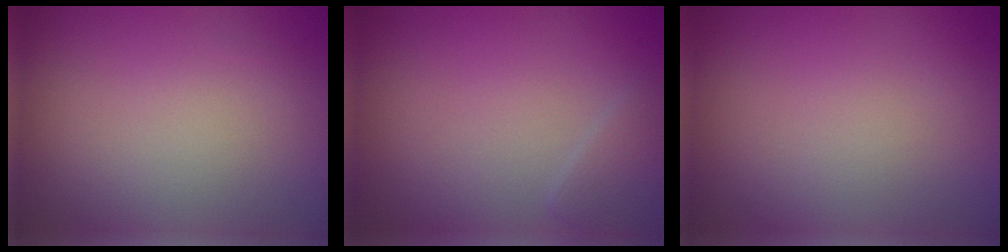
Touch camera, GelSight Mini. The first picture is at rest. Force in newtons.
{"total": 1.3, "press": 1.3, "slide": 0.1}
{"total": 0.0}